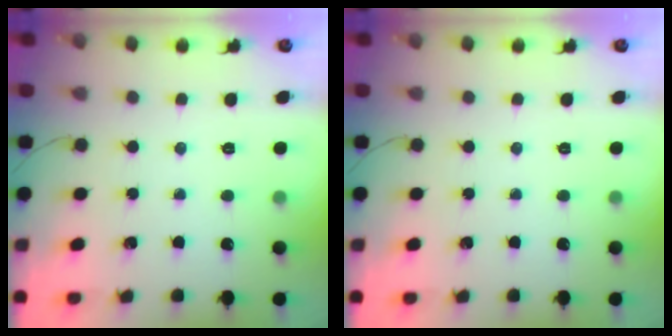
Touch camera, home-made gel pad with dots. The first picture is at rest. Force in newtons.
{"total": 0.0}